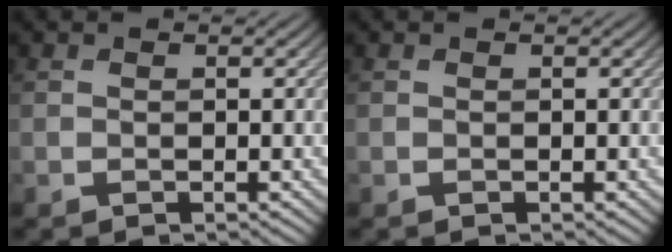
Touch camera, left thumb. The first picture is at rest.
{"total": 0.0}